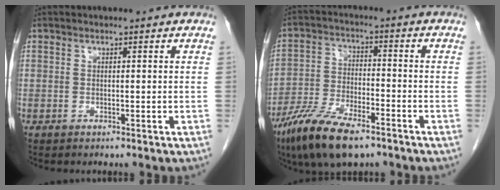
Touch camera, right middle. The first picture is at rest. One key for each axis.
{"total": 12.2, "fx": -8.4, "fy": 3.7, "fz": 8.0, "tx": -0.157, "ty": -0.020, "tz": -0.154}